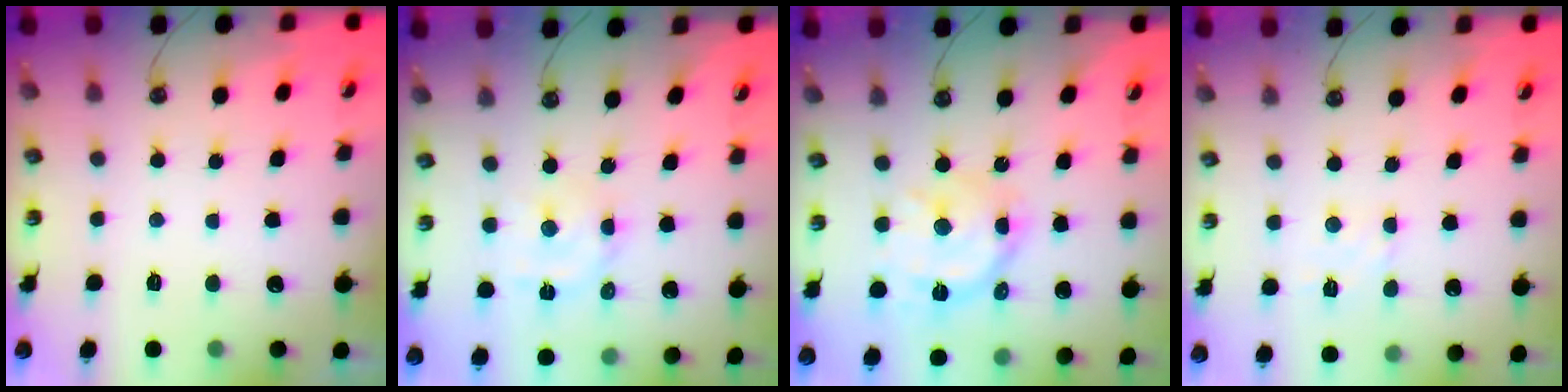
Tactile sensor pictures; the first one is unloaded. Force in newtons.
{"total": 6.6, "press": 6.5, "slide": 1.0}
{"total": 13.9, "press": 13.9, "slide": 0.9}
{"total": 6.0, "press": 6.0, "slide": 0.6}